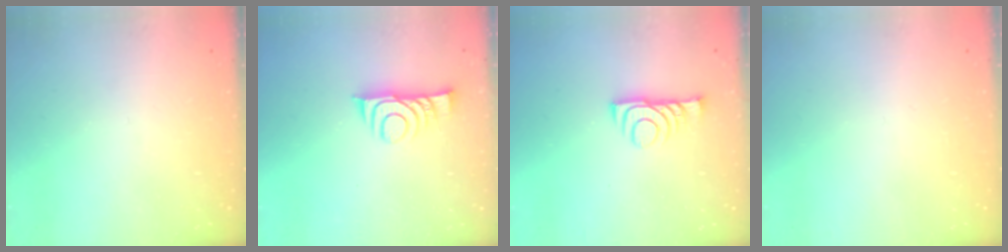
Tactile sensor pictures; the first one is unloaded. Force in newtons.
{"total": 9.0, "press": 9.0, "slide": 0.7}
{"total": 8.2, "press": 8.1, "slide": 1.0}
{"total": 1.8, "press": 1.8, "slide": 0.1}